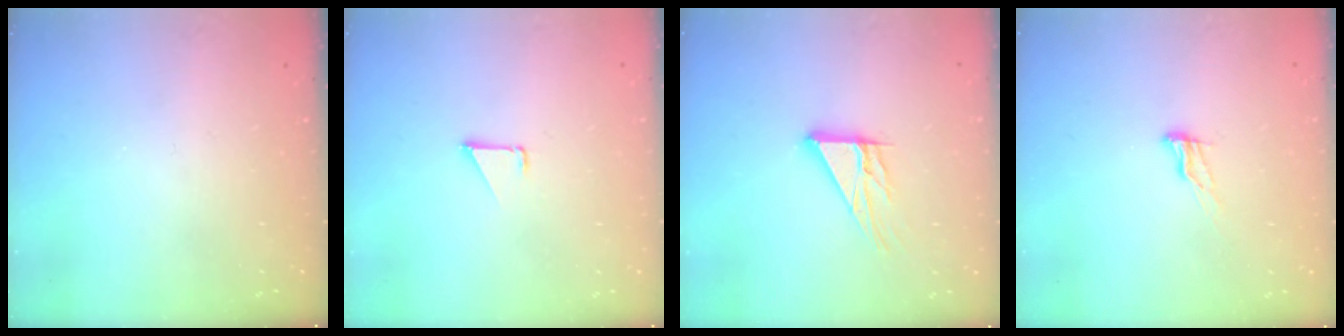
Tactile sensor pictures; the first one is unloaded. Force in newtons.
{"total": 1.0, "press": 1.0, "slide": 0.1}
{"total": 10.6, "press": 10.6, "slide": 0.8}
{"total": 5.9, "press": 5.9, "slide": 0.5}